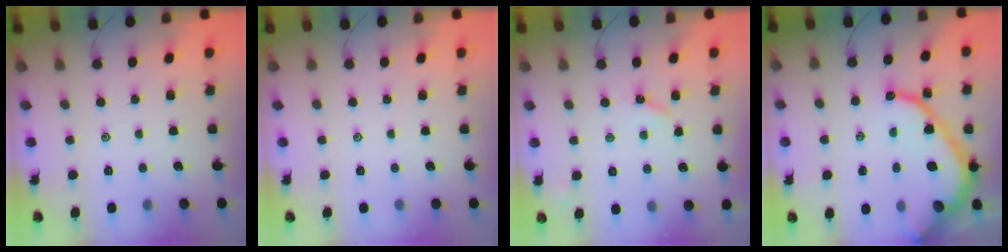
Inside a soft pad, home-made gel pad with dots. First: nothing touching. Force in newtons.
{"total": 0.0}
{"total": 3.0, "press": 2.9, "slide": 0.6}
{"total": 16.2, "press": 16.2, "slide": 1.5}